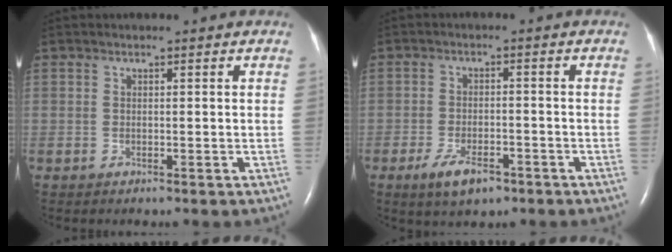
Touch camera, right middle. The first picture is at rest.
{"total": 5.6, "force": [-3.5, 2.2, 3.8], "torque": [-0.076, -0.004, -0.053]}